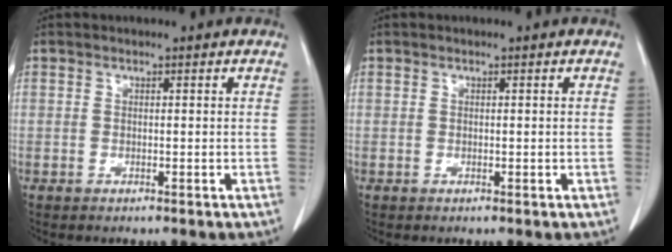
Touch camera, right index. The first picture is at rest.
{"total": 0.0}